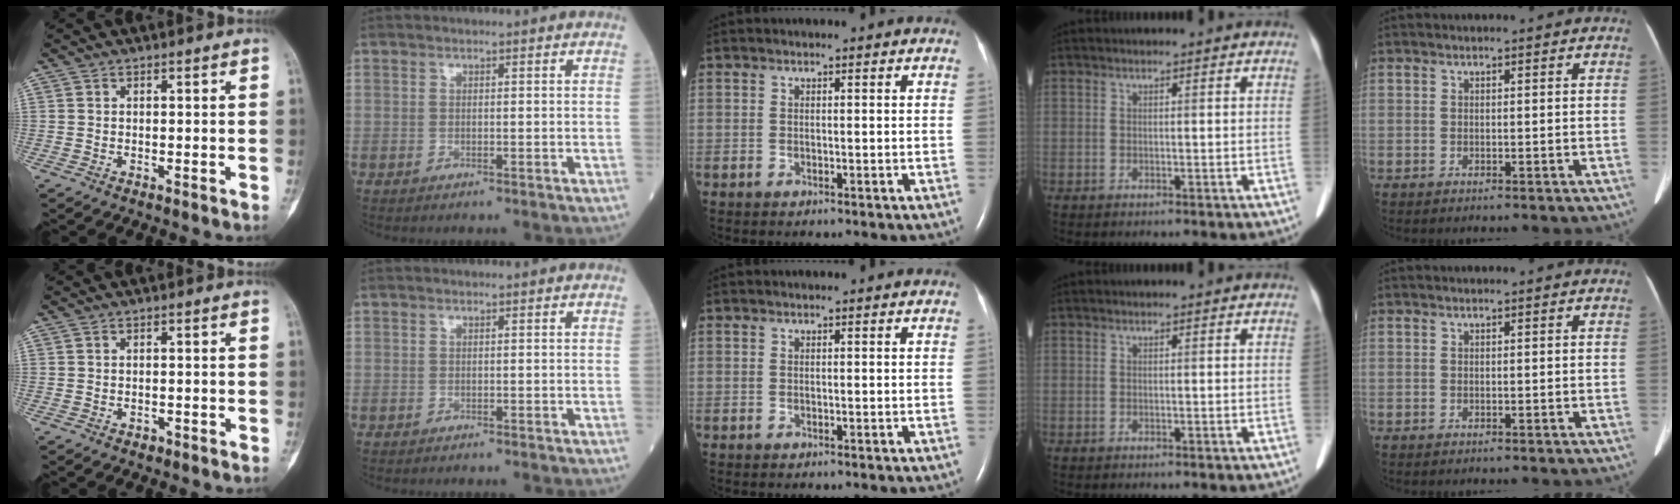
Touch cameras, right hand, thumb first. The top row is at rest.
{"thumb": {"total": 0.8, "force": [-0.6, 0.5, 0.3], "torque": [-0.001, 0.001, -0.009]}, "index": {"total": 0.5, "force": [-0.5, 0.2, 0.1], "torque": [-0.005, 0.001, -0.008]}}